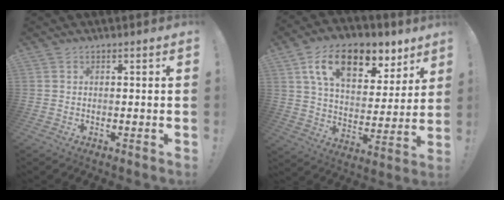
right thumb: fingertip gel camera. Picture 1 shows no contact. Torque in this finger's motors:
{"motor_torque": [0.24, 0.61, 1.21, 0.84, 0.50]}